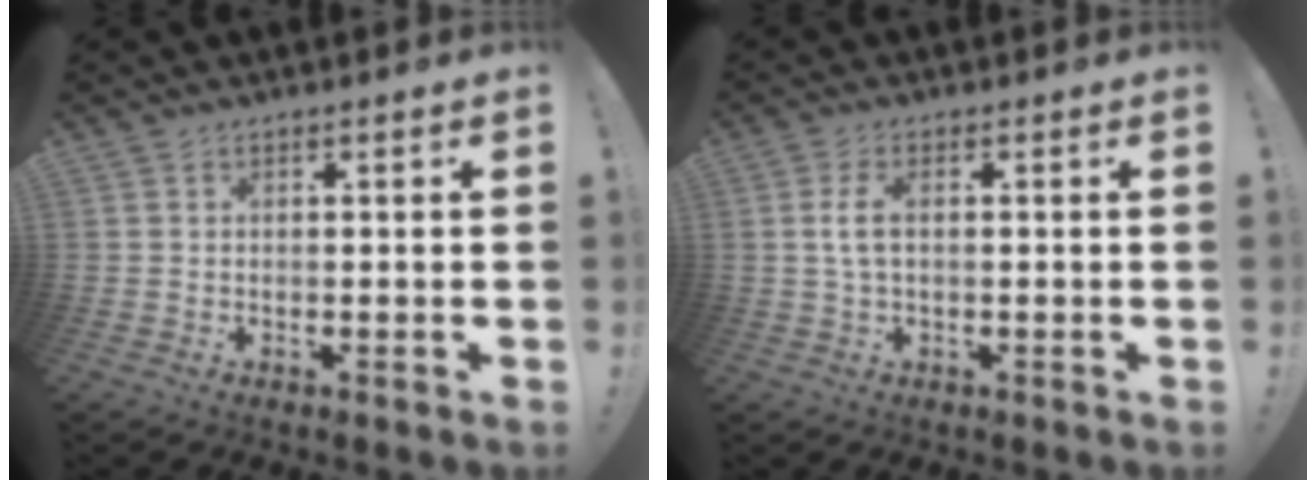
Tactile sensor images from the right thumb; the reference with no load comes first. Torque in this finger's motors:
{"motor_torque": [-0.30, 0.08, 0.32, -0.24, 0.21]}